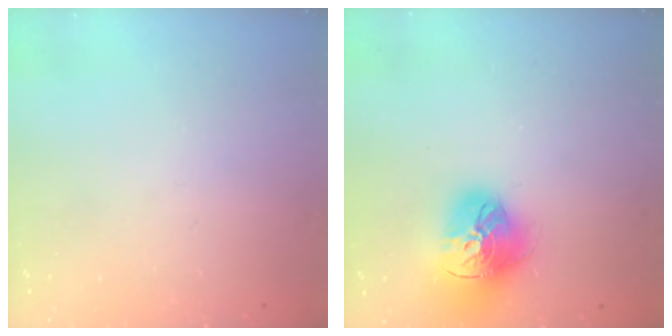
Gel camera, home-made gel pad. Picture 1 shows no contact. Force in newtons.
{"total": 17.9, "press": 17.9, "slide": 1.6}